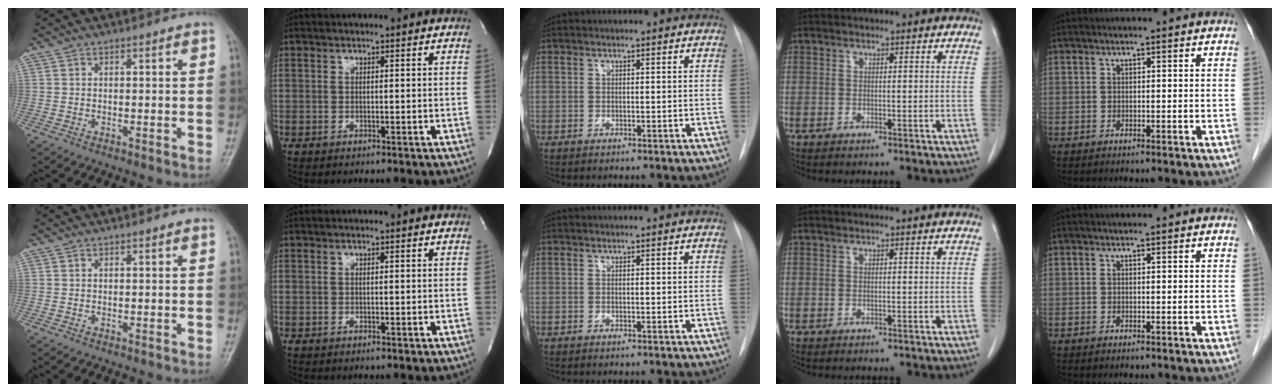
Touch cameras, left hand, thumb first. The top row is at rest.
{}